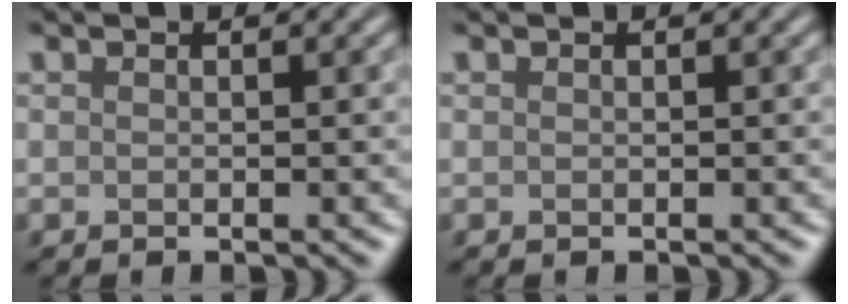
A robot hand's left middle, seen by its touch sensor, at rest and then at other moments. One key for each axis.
{"total": 0.0}